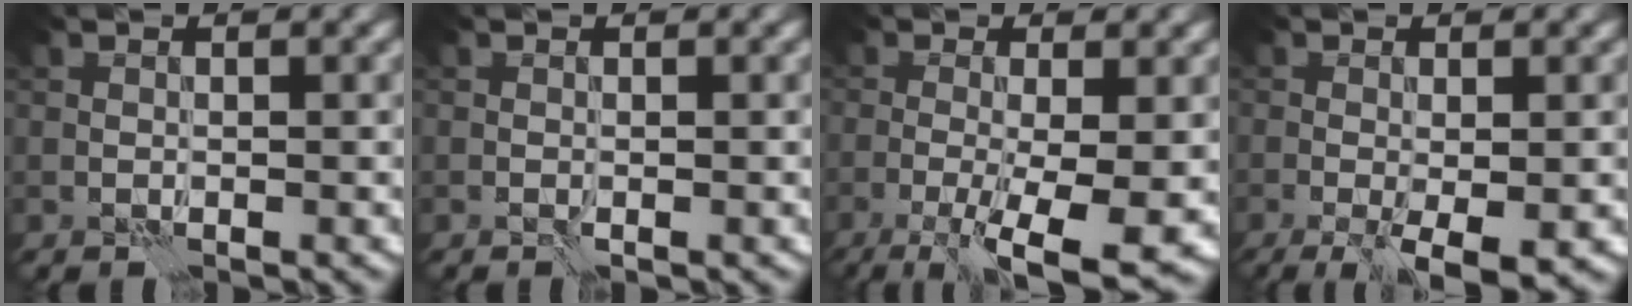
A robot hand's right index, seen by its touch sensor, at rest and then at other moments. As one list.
[{"total": 0.0}, {"total": 8.2, "force": [-3.3, 1.9, 7.2], "torque": [-0.118, -0.010, -0.050]}, {"total": 4.6, "force": [-2.0, 1.0, 4.1], "torque": [-0.065, -0.009, -0.029]}]